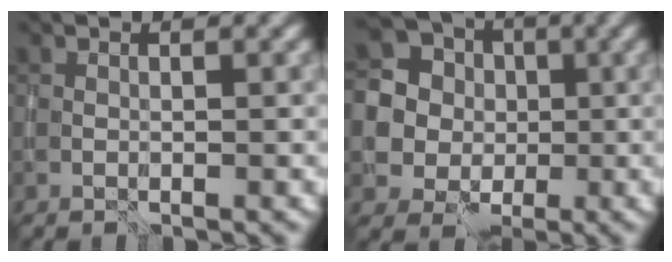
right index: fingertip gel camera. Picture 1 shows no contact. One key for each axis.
{"total": 13.8, "fx": 2.3, "fy": 13.1, "fz": 3.7, "tx": -0.132, "ty": 0.011, "tz": 0.035}